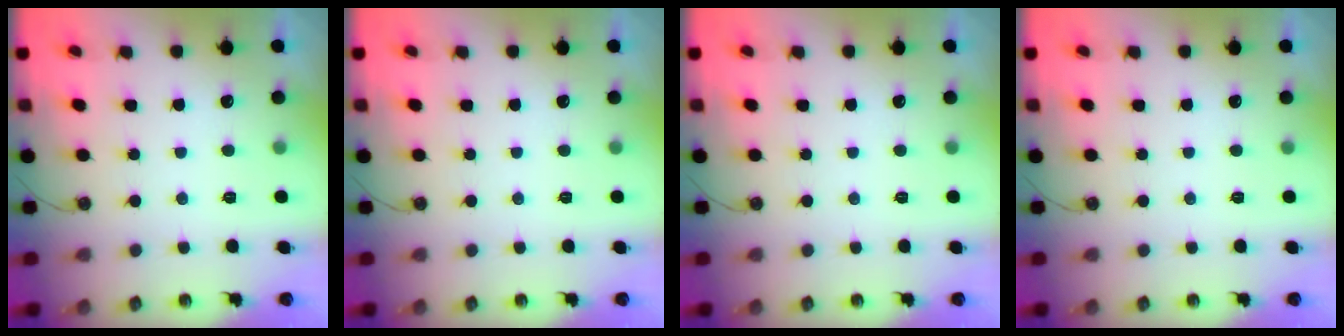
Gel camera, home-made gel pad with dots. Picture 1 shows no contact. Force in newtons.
{"total": 0.0}
{"total": 0.0}
{"total": 0.0}